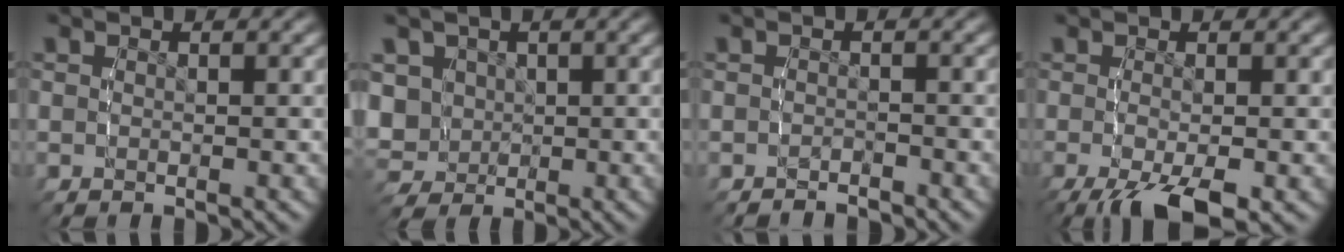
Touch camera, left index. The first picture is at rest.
{"total": 8.7, "force": [-0.1, 8.0, 3.2], "torque": [-0.096, -0.040, 0.010]}
{"total": 1.7, "force": [-1.7, 0.0, 0.0], "torque": [-0.002, -0.003, -0.026]}
{"total": 5.5, "force": [-3.3, 1.5, 4.1], "torque": [-0.083, -0.029, -0.034]}